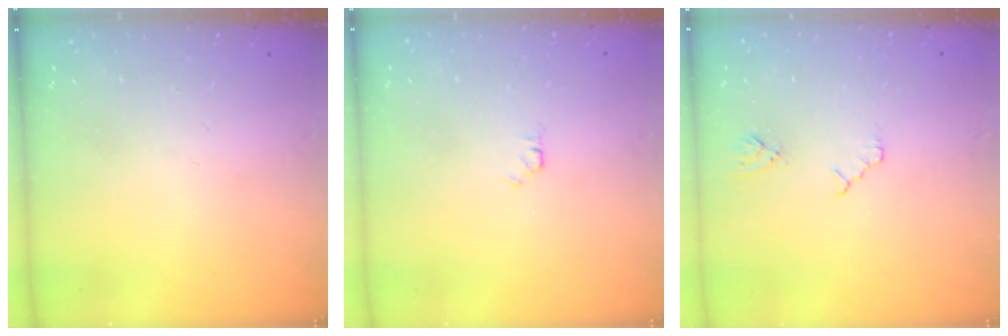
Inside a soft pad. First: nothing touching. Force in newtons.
{"total": 1.5, "press": 1.5, "slide": 0.2}
{"total": 2.9, "press": 2.9, "slide": 0.5}